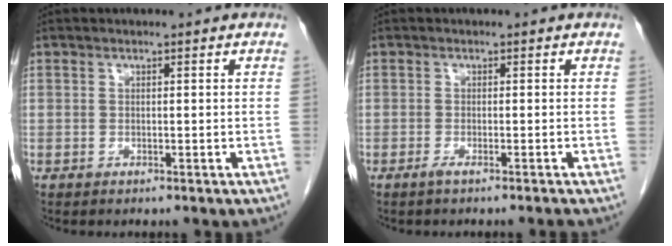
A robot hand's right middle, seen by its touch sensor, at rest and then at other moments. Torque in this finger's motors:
{"motor_torque": [-0.05, -0.07, 0.08, 0.01]}